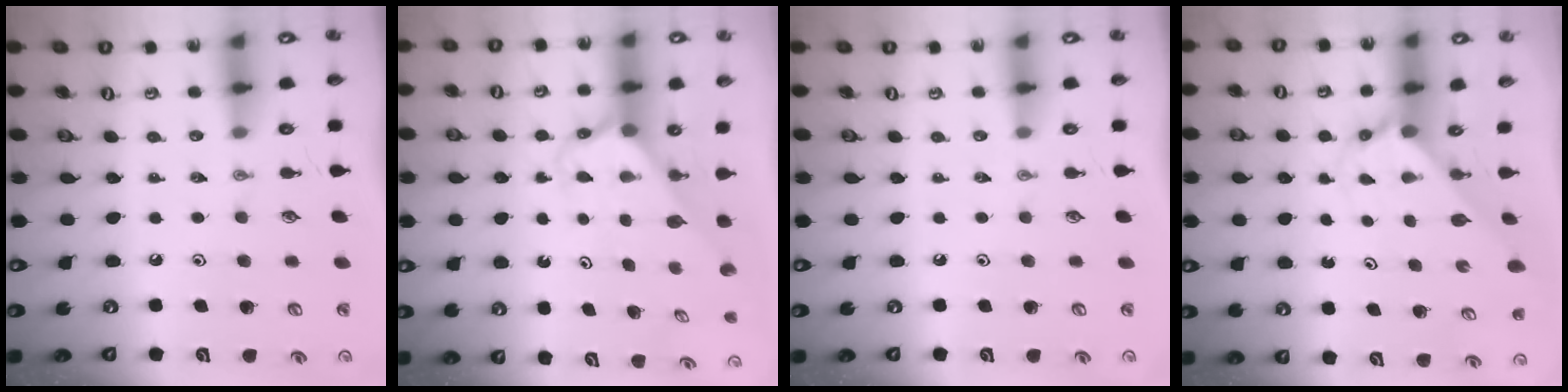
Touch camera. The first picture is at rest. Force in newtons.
{"total": 2.7, "press": 2.7, "slide": 0.1}
{"total": 0.0}
{"total": 2.3, "press": 2.3, "slide": 0.2}